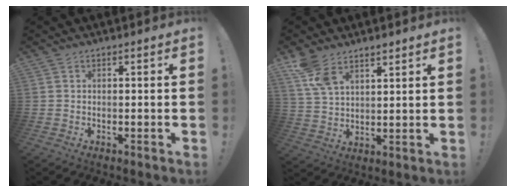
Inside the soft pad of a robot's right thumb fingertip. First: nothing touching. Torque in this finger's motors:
{"motor_torque": [-0.28, 0.58, 0.02, 0.14, 0.04]}